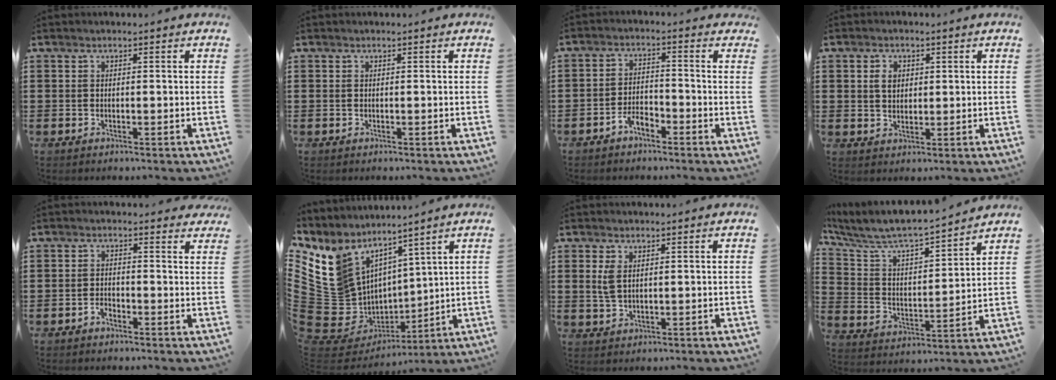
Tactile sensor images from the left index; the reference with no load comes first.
{"total": 0.0}
{"total": 3.1, "force": [-2.3, 1.4, 1.4], "torque": [-0.028, 0.009, -0.046]}
{"total": 2.9, "force": [0.9, 2.1, 1.7], "torque": [-0.041, 0.008, 0.016]}
{"total": 1.6, "force": [-0.5, 1.1, 1.0], "torque": [-0.021, 0.005, -0.010]}
{"total": 10.0, "force": [4.4, 8.5, 2.7], "torque": [-0.120, -0.055, 0.091]}
{"total": 2.8, "force": [0.8, 1.5, 2.2], "torque": [-0.058, 0.004, 0.012]}
{"total": 5.8, "force": [5.3, 0.7, 2.1], "torque": [-0.068, -0.045, 0.083]}